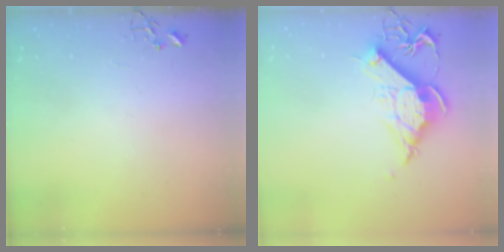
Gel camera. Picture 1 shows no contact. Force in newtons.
{"total": 12.9, "press": 12.8, "slide": 1.5}